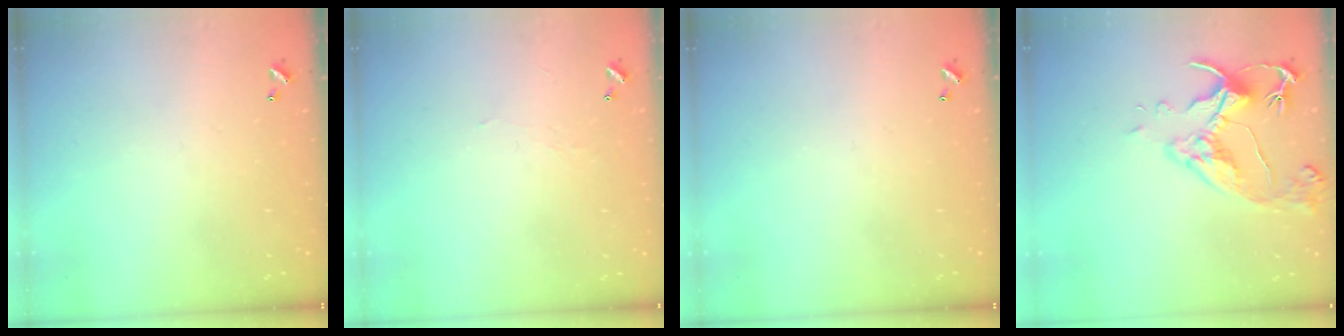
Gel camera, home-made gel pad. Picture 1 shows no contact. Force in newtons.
{"total": 1.7, "press": 1.7, "slide": 0.4}
{"total": 0.0}
{"total": 6.6, "press": 6.5, "slide": 1.2}